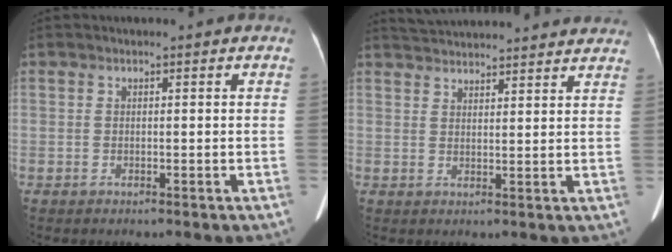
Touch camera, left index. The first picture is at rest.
{"total": 18.3, "force": [17.3, 2.2, 5.4], "torque": [-0.086, 0.021, 0.227]}